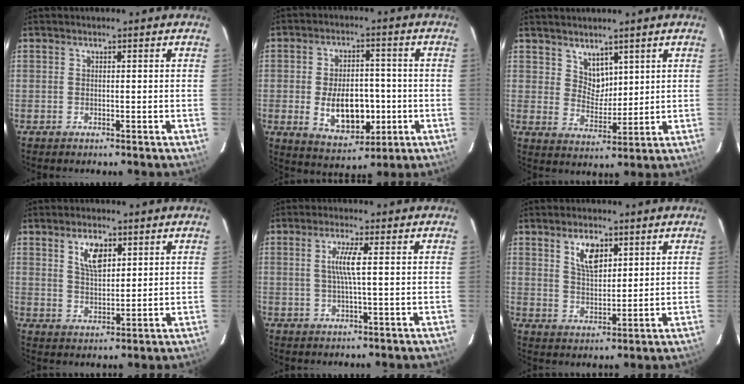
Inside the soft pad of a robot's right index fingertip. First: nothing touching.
{"total": 11.9, "force": [-2.3, 6.9, 9.4], "torque": [-0.177, 0.000, -0.019]}
{"total": 4.9, "force": [3.5, 3.2, 1.5], "torque": [-0.014, 0.003, 0.069]}
{"total": 6.0, "force": [2.9, 2.9, 4.4], "torque": [-0.078, 0.005, 0.056]}
{"total": 4.3, "force": [0.5, -0.4, 4.2], "torque": [-0.081, -0.001, 0.010]}
{"total": 6.5, "force": [3.3, 3.1, 4.7], "torque": [-0.082, 0.005, 0.065]}